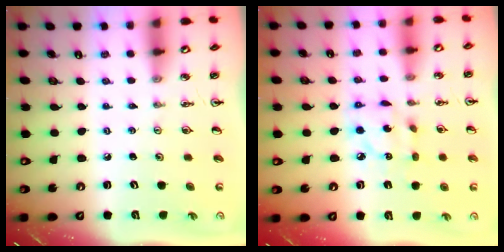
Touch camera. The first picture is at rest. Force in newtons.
{"total": 8.7, "press": 8.6, "slide": 0.4}